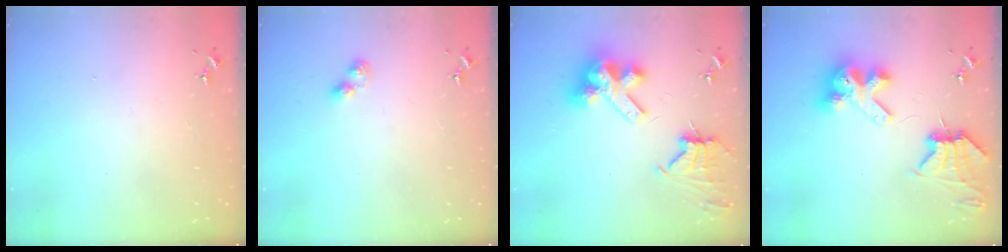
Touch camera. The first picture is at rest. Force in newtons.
{"total": 4.3, "press": 4.3, "slide": 0.4}
{"total": 15.4, "press": 15.3, "slide": 2.0}
{"total": 11.2, "press": 11.1, "slide": 1.4}